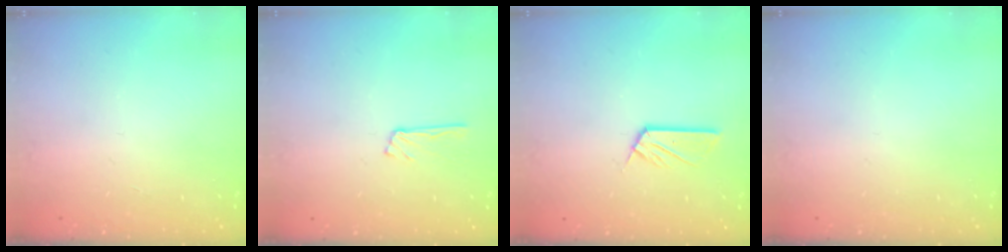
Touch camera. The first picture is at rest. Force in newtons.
{"total": 5.1, "press": 5.0, "slide": 0.5}
{"total": 5.8, "press": 5.8, "slide": 0.2}
{"total": 0.0}